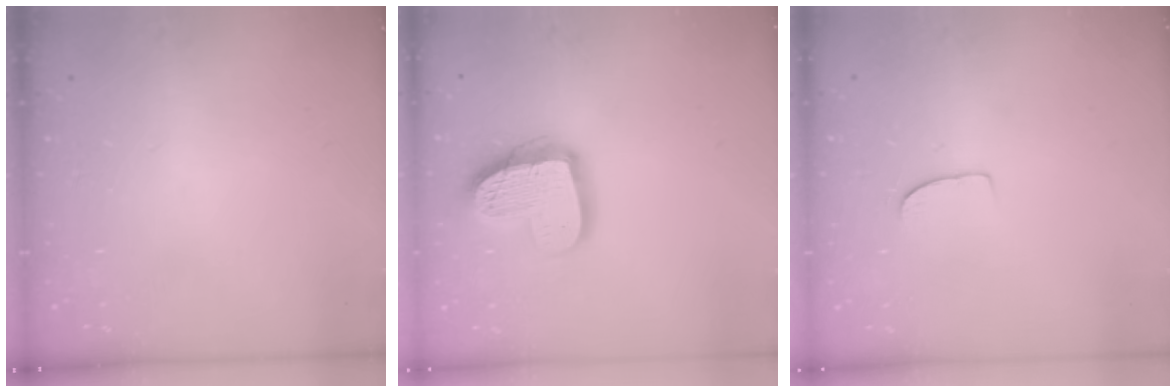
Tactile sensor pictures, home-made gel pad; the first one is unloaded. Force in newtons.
{"total": 17.2, "press": 17.1, "slide": 1.5}
{"total": 4.7, "press": 4.7, "slide": 0.3}